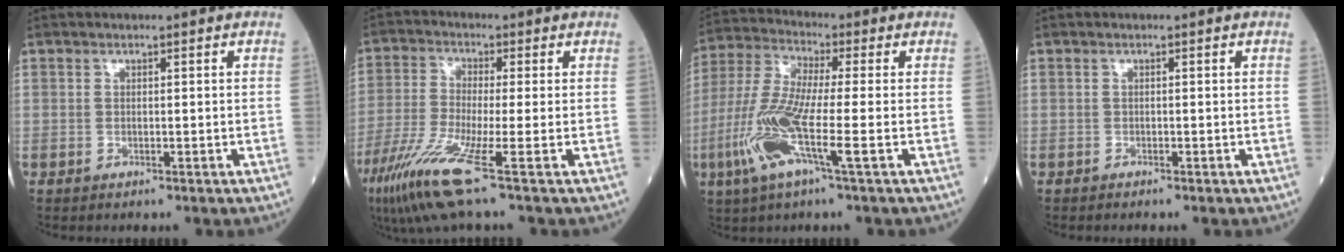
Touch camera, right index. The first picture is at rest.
{"total": 10.3, "force": [-5.5, -0.6, 8.7], "torque": [-0.184, -0.037, -0.111]}
{"total": 11.8, "force": [-3.3, 0.7, 11.3], "torque": [-0.254, -0.009, -0.076]}
{"total": 0.0}